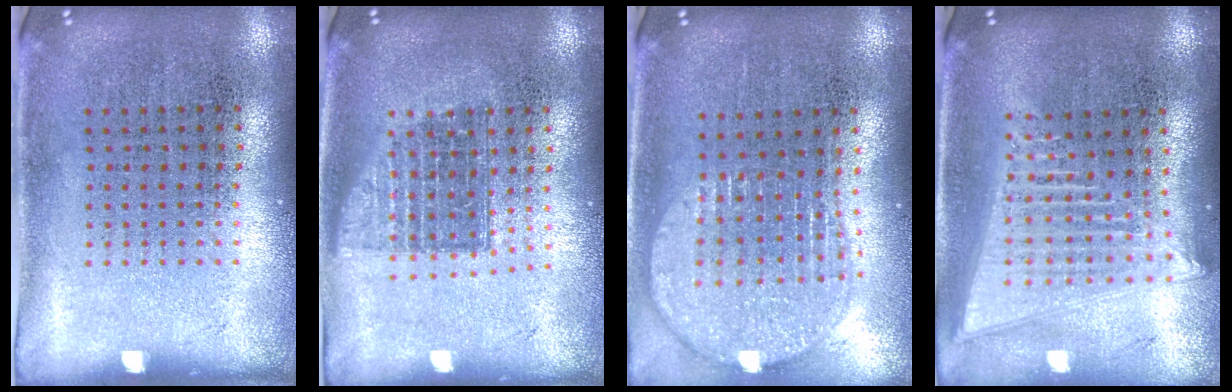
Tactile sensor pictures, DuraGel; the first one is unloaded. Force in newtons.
{"total": 1.4, "press": 1.2, "slide": 0.7}
{"total": 1.9, "press": 1.6, "slide": 1.0}
{"total": 2.1, "press": 1.8, "slide": 1.1}